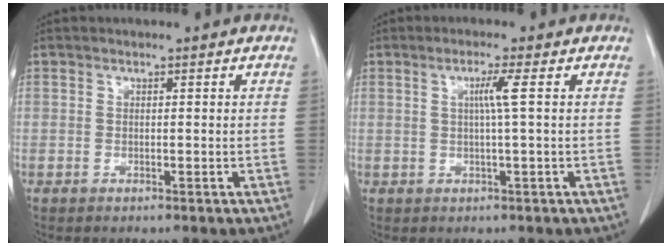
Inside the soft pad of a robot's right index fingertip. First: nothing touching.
{"total": 2.8, "force": [0.5, -0.8, 2.7], "torque": [-0.051, 0.000, 0.010]}